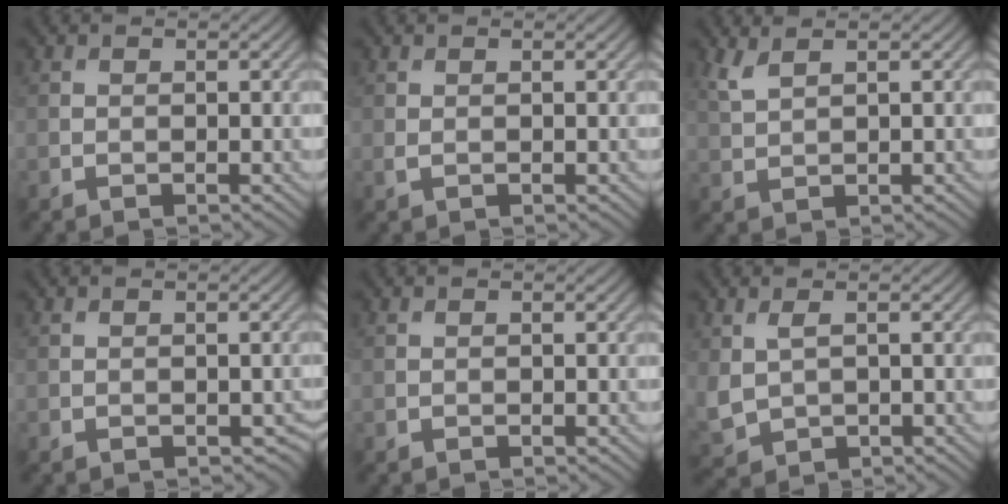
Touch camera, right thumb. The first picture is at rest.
{"total": 0.6, "force": [0.2, 0.2, 0.5], "torque": [-0.014, 0.001, 0.004]}
{"total": 2.4, "force": [1.7, 0.5, 1.6], "torque": [-0.043, 0.005, 0.042]}
{"total": 1.2, "force": [-0.4, 0.8, 0.8], "torque": [-0.014, -0.012, 0.001]}
{"total": 0.0}
{"total": 3.9, "force": [0.8, 2.5, 2.9], "torque": [-0.083, -0.011, 0.022]}